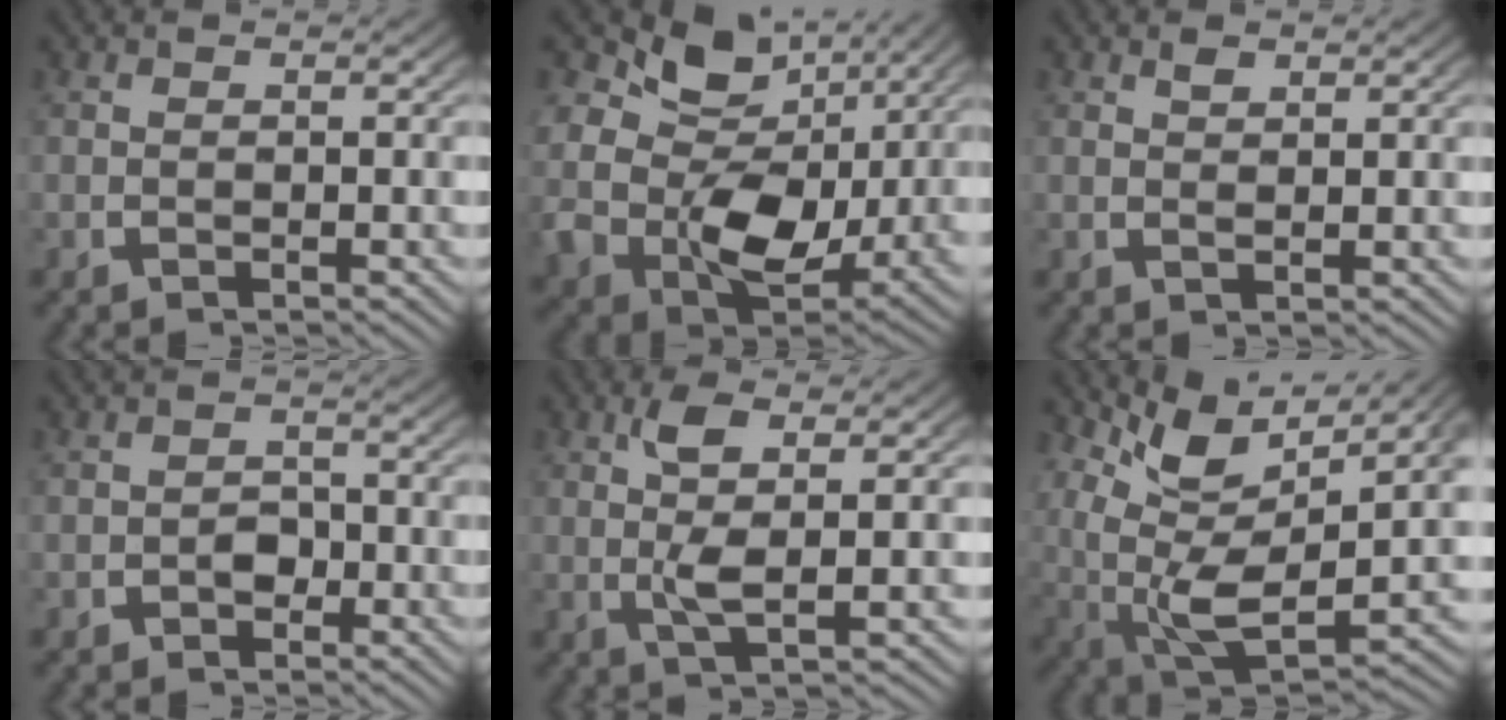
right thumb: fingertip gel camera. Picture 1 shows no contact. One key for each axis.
{"total": 12.3, "fx": 1.3, "fy": 8.4, "fz": 8.9, "tx": -0.195, "ty": -0.046, "tz": 0.037}
{"total": 1.1, "fx": 0.9, "fy": 0.1, "fz": 0.5, "tx": -0.002, "ty": -0.004, "tz": 0.022}
{"total": 1.7, "fx": -0.9, "fy": 1.3, "fz": 0.7, "tx": -0.010, "ty": -0.011, "tz": -0.012}
{"total": 3.8, "fx": 1.0, "fy": 0.9, "fz": 3.6, "tx": -0.076, "ty": -0.008, "tz": 0.022}
{"total": 14.5, "fx": 0.7, "fy": 9.2, "fz": 11.1, "tx": -0.233, "ty": -0.067, "tz": 0.043}